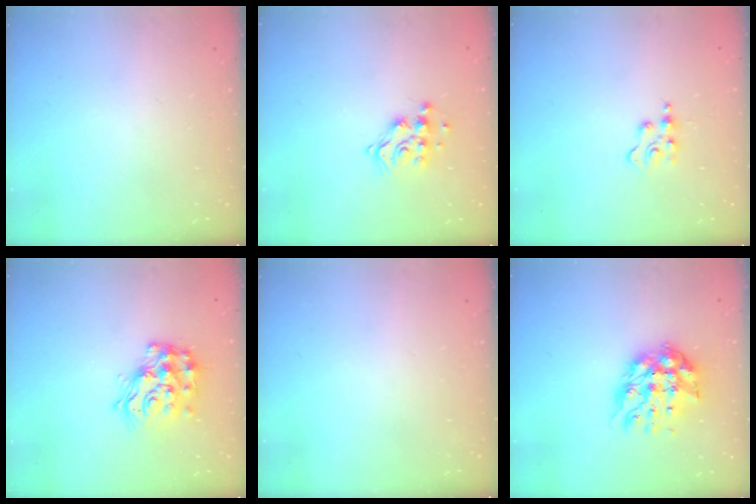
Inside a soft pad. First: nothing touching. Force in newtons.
{"total": 11.2, "press": 11.2, "slide": 0.7}
{"total": 3.4, "press": 3.4, "slide": 0.3}
{"total": 16.0, "press": 16.0, "slide": 1.0}
{"total": 0.0}
{"total": 12.5, "press": 12.5, "slide": 1.2}